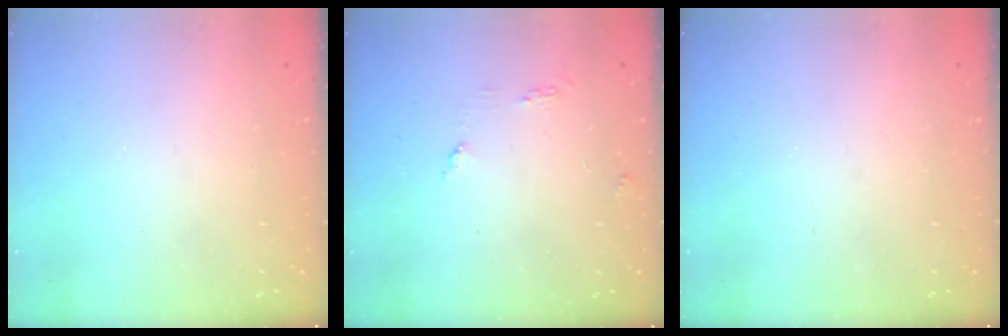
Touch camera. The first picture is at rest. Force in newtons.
{"total": 3.9, "press": 3.9, "slide": 0.3}
{"total": 0.0}